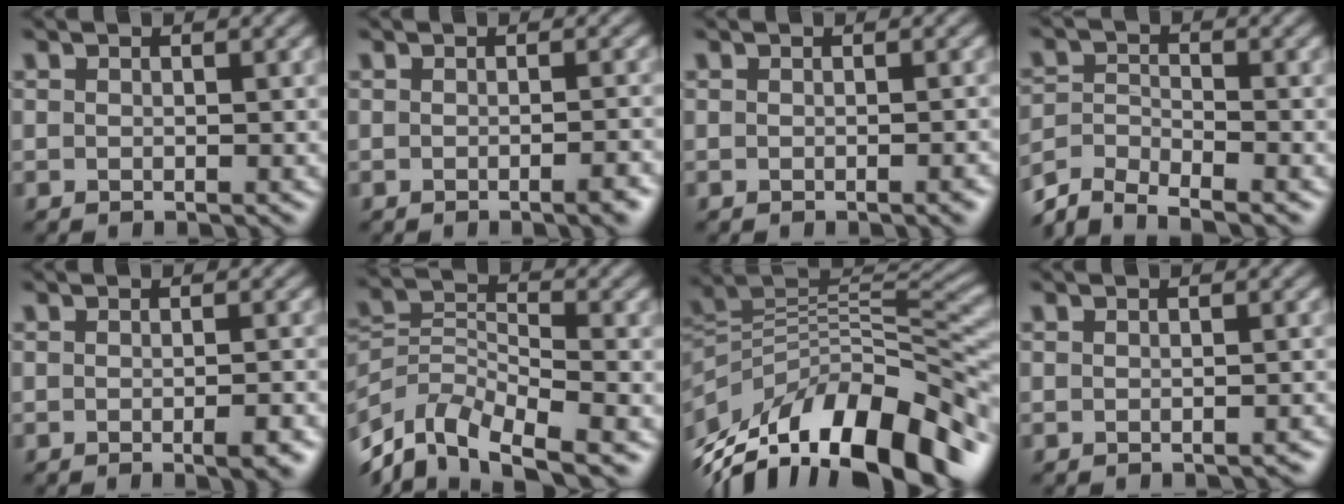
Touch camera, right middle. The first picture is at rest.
{"total": 2.5, "force": [-1.4, 0.5, 2.0], "torque": [-0.022, 0.007, -0.020]}
{"total": 1.8, "force": [-1.1, 0.5, 1.4], "torque": [-0.011, 0.002, -0.010]}
{"total": 4.8, "force": [-4.2, 1.4, 1.7], "torque": [-0.033, -0.004, -0.087]}
{"total": 2.9, "force": [-1.4, 0.7, 2.5], "torque": [-0.030, 0.007, -0.018]}
{"total": 7.6, "force": [-5.0, 3.3, 4.6], "torque": [-0.084, -0.005, -0.105]}
{"total": 13.4, "force": [-5.6, 6.7, 10.1], "torque": [-0.191, 0.017, -0.097]}
{"total": 1.4, "force": [-1.3, 0.2, 0.4], "torque": [0.004, 0.003, -0.013]}